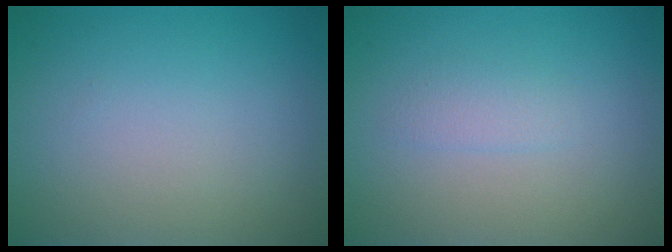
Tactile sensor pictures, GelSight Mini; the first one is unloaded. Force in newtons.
{"total": 1.1, "press": 1.1, "slide": 0.0}